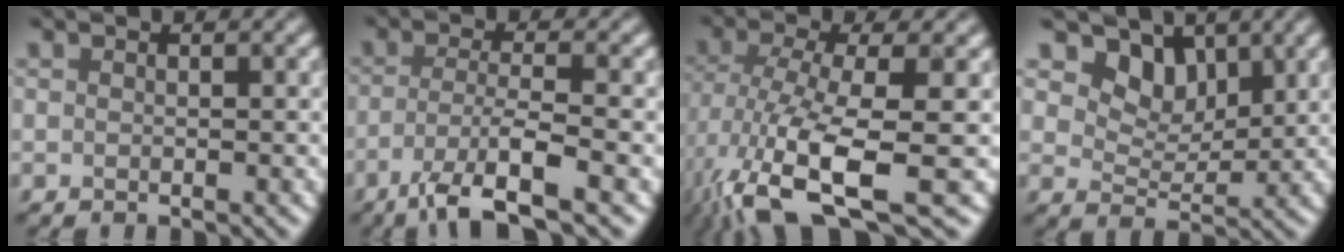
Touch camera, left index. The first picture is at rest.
{"total": 5.2, "force": [-2.9, 0.8, 4.3], "torque": [-0.074, -0.004, -0.062]}
{"total": 10.9, "force": [-4.5, 3.2, 9.3], "torque": [-0.194, -0.019, -0.082]}
{"total": 5.8, "force": [3.8, 3.6, 2.5], "torque": [-0.051, -0.026, 0.073]}